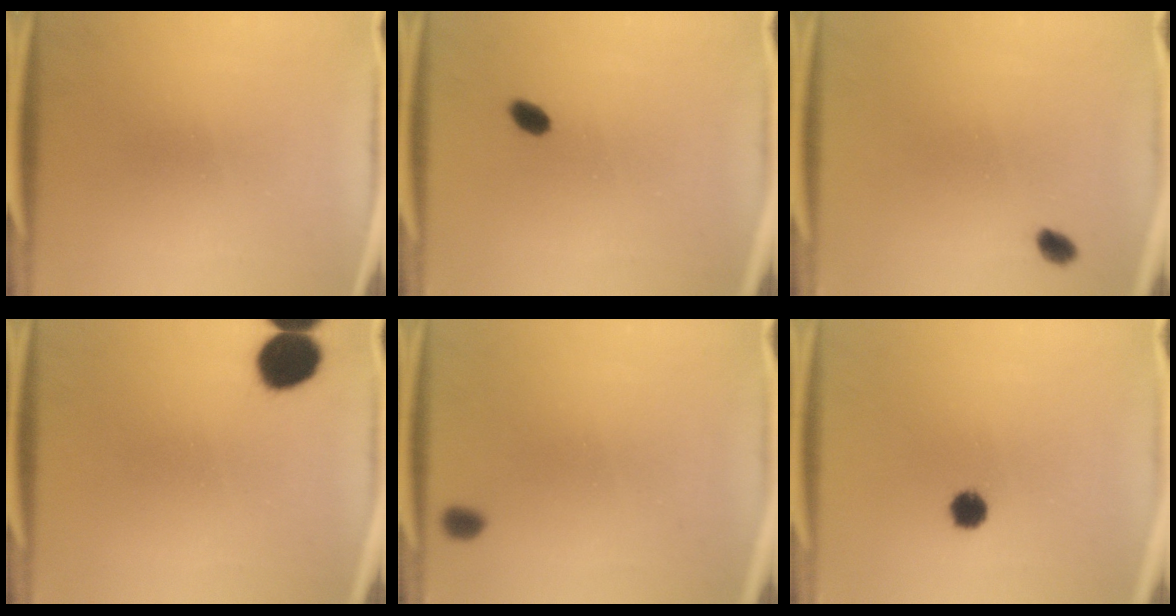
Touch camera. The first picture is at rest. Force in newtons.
{"total": 2.4}
{"total": 1.9}
{"total": 9.6}
{"total": 1.3}
{"total": 3.8}